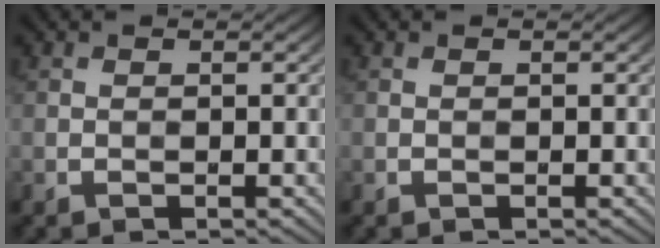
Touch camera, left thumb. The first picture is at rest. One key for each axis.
{"total": 0.0}